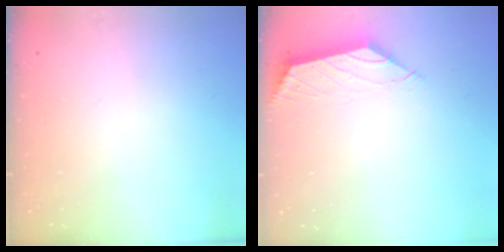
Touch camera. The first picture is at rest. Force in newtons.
{"total": 2.1, "press": 2.0, "slide": 0.3}